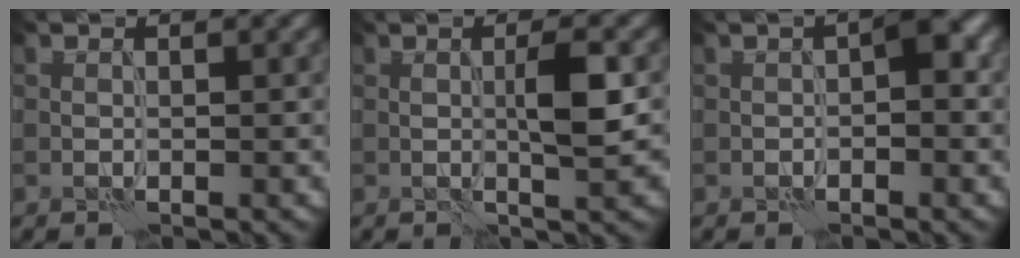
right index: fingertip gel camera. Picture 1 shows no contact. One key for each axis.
{"total": 3.6, "fx": 0.0, "fy": 0.4, "fz": 3.6, "tx": -0.062, "ty": 0.005, "tz": 0.000}
{"total": 2.4, "fx": -0.4, "fy": 0.9, "fz": 2.2, "tx": -0.024, "ty": 0.010, "tz": -0.011}